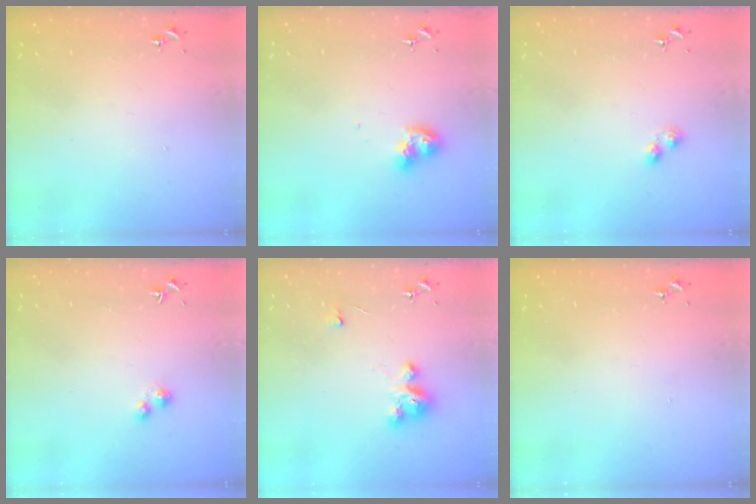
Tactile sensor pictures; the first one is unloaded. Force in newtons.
{"total": 9.0, "press": 9.0, "slide": 1.0}
{"total": 4.1, "press": 4.1, "slide": 0.5}
{"total": 2.1, "press": 2.1, "slide": 0.4}
{"total": 5.3, "press": 5.3, "slide": 0.3}
{"total": 0.0}